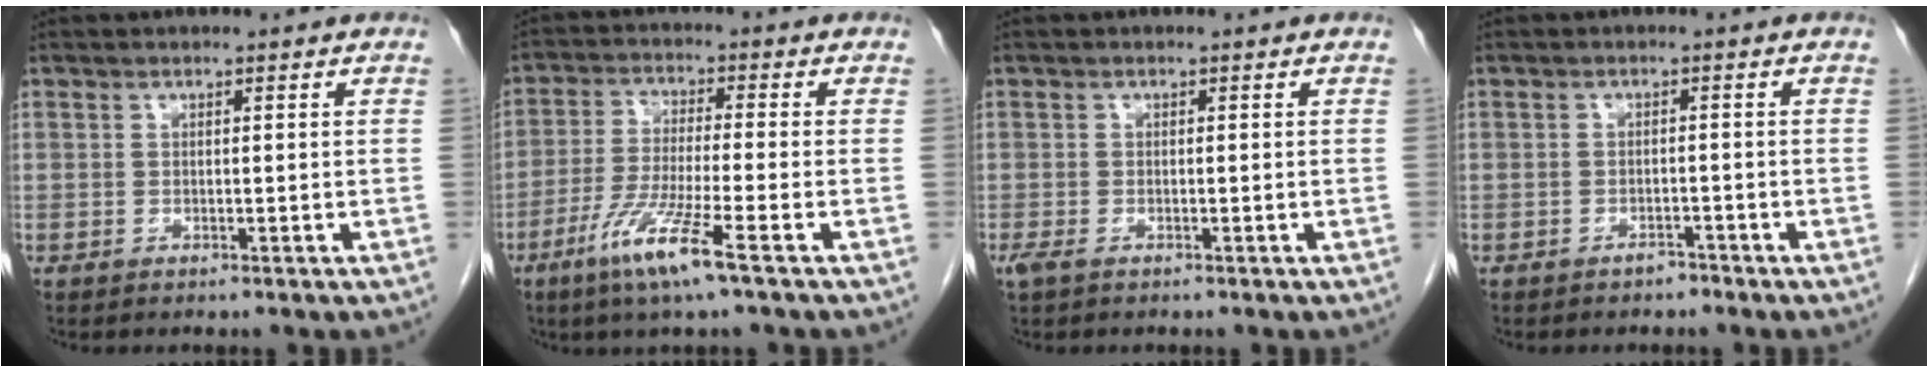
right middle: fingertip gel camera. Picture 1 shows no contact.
{"total": 9.1, "force": [-5.0, -0.5, 7.6], "torque": [-0.153, -0.025, -0.098]}
{"total": 1.7, "force": [-1.0, 0.7, 1.2], "torque": [-0.030, -0.005, -0.016]}
{"total": 1.2, "force": [-1.1, 0.4, 0.3], "torque": [-0.005, 0.002, -0.017]}